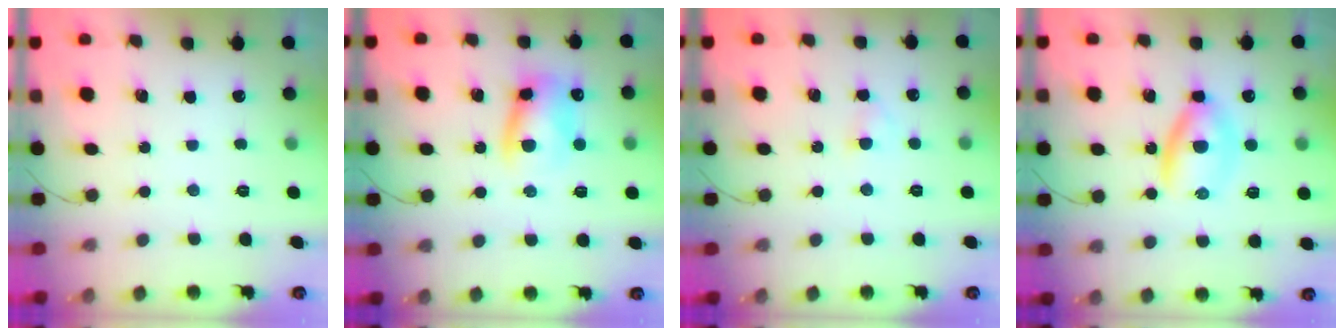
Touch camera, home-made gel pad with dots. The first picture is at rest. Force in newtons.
{"total": 10.3, "press": 10.1, "slide": 1.7}
{"total": 2.1, "press": 1.9, "slide": 0.9}
{"total": 4.6, "press": 4.5, "slide": 0.9}